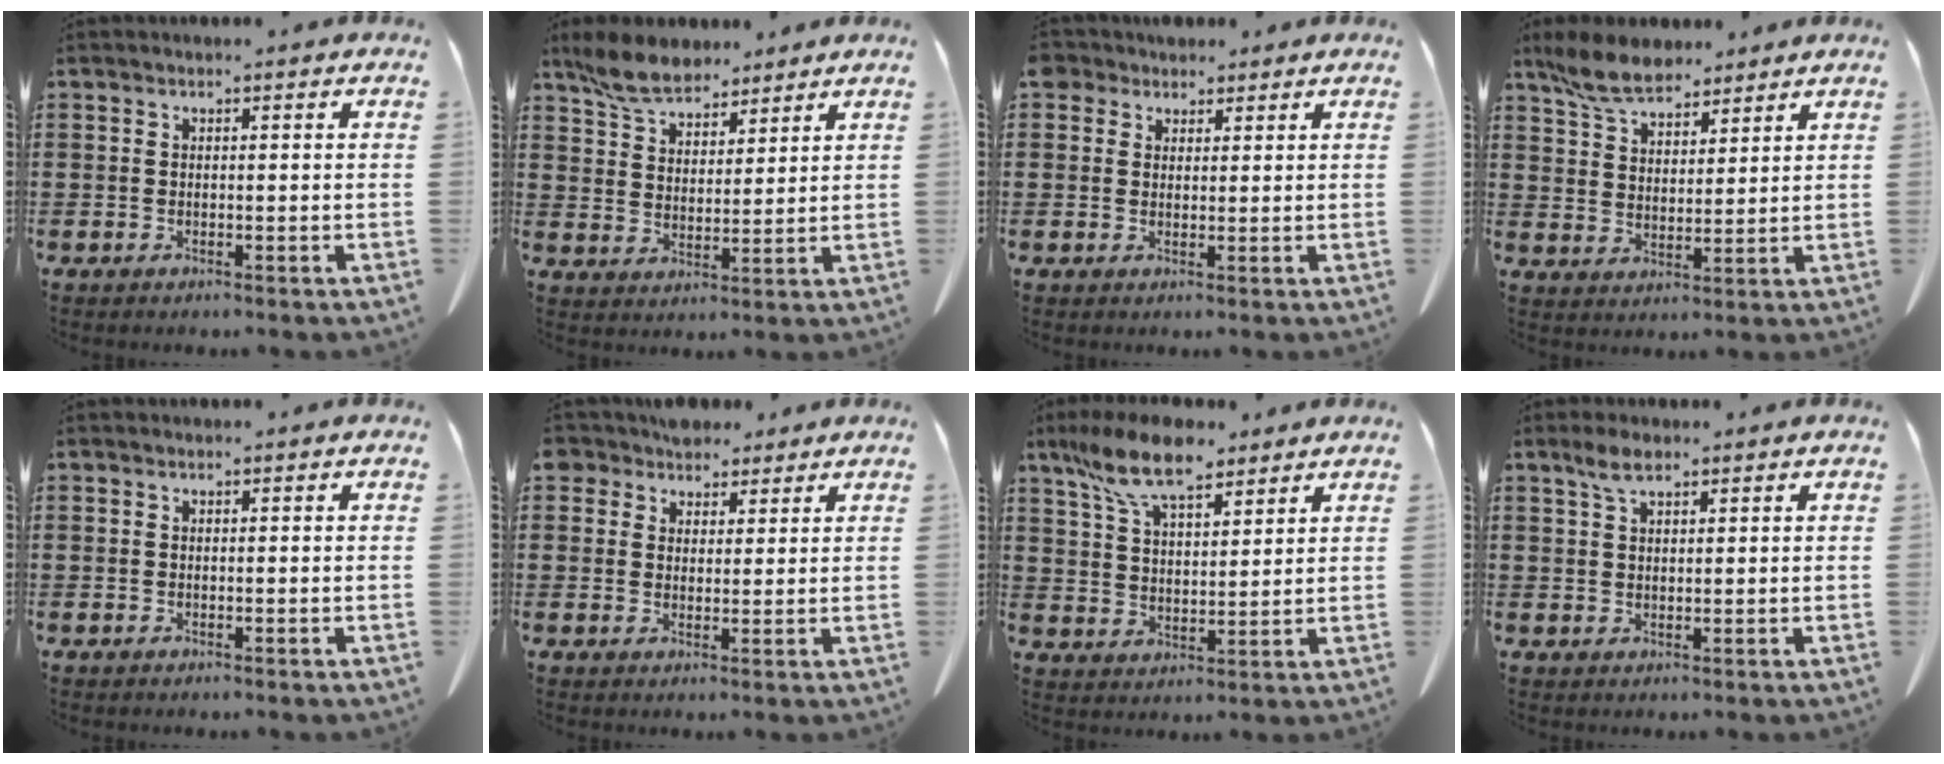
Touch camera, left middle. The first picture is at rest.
{"total": 7.1, "force": [6.1, 2.6, 2.4], "torque": [-0.069, -0.008, 0.116]}
{"total": 3.1, "force": [2.4, 1.8, 0.6], "torque": [-0.013, 0.005, 0.046]}
{"total": 7.2, "force": [6.2, 2.6, 2.8], "torque": [-0.076, -0.005, 0.118]}
{"total": 0.0}
{"total": 4.7, "force": [3.9, 2.5, 0.9], "torque": [-0.027, 0.001, 0.074]}
{"total": 10.3, "force": [7.7, 3.6, 5.9], "torque": [-0.135, -0.008, 0.144]}
{"total": 3.2, "force": [2.2, 1.2, 2.1], "torque": [-0.046, 0.004, 0.040]}